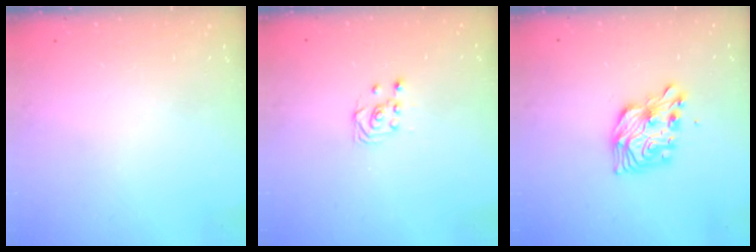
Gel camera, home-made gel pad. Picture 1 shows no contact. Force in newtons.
{"total": 2.7, "press": 2.4, "slide": 1.3}
{"total": 10.5, "press": 10.5, "slide": 1.0}